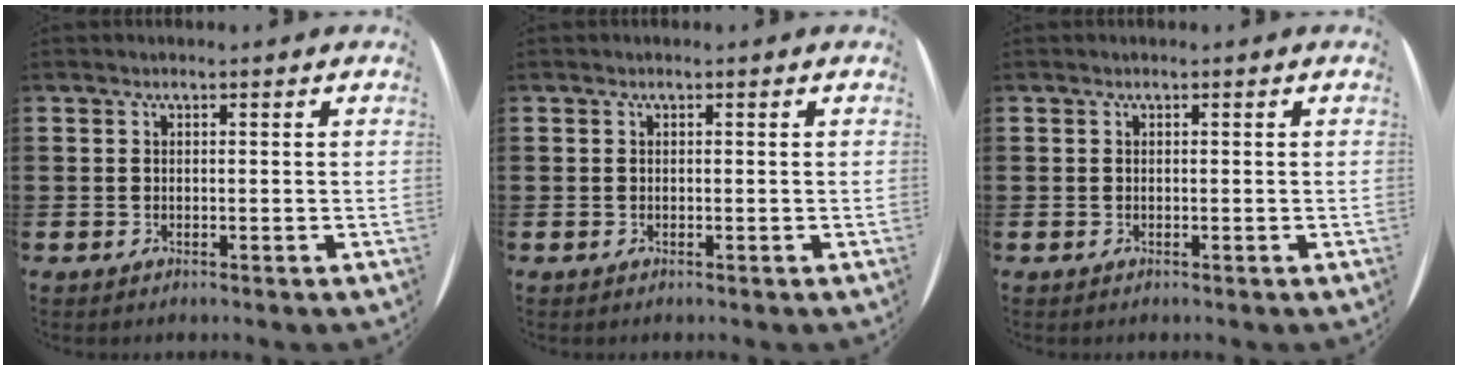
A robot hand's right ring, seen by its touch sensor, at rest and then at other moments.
{"total": 0.0}
{"total": 0.0}